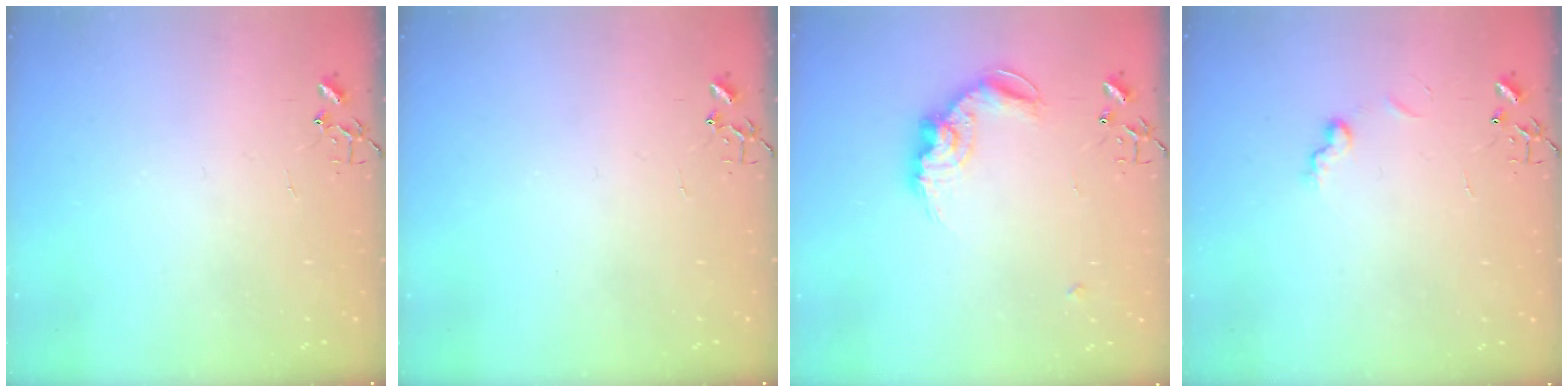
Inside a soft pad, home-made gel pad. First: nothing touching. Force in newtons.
{"total": 0.0}
{"total": 12.7, "press": 12.7, "slide": 0.5}
{"total": 6.9, "press": 6.9, "slide": 0.7}